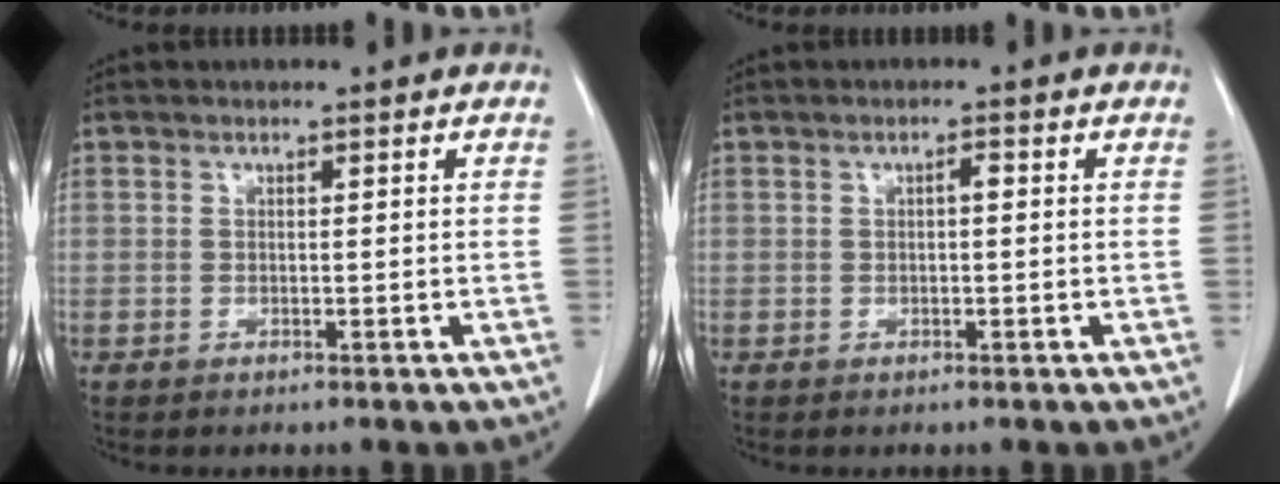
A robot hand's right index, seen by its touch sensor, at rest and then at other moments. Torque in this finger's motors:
{"motor_torque": [0.14, -0.09, 0.01, 0.01]}